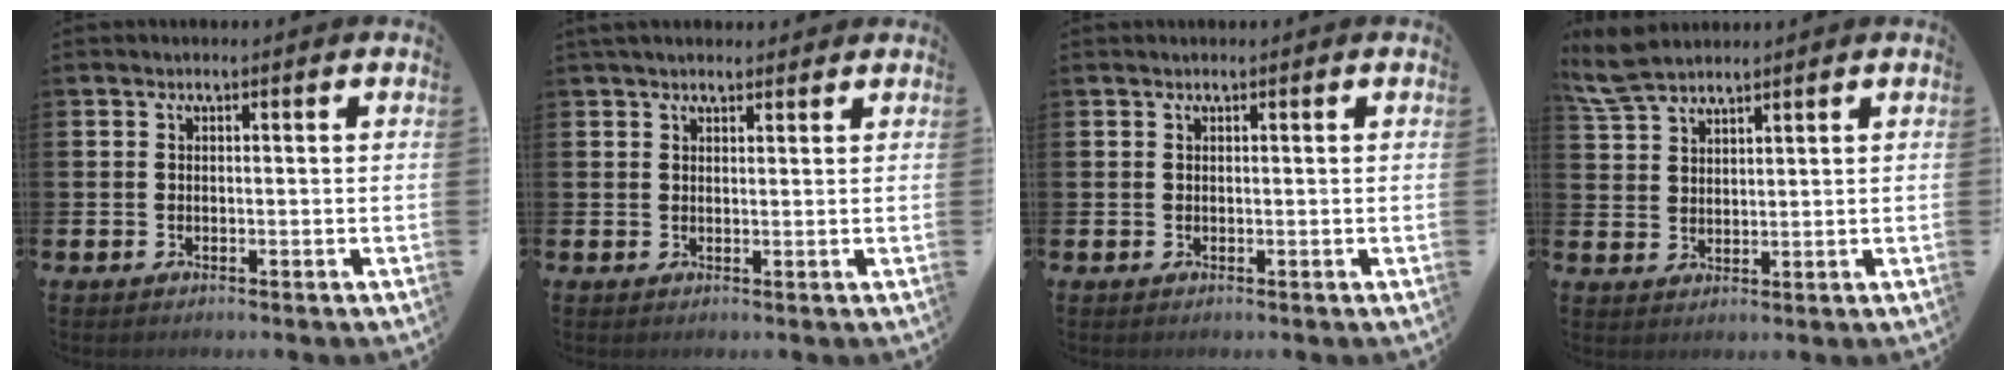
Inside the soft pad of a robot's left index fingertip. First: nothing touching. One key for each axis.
{"total": 2.1, "fx": 1.9, "fy": 0.7, "fz": 0.5, "tx": -0.006, "ty": 0.000, "tz": 0.033}
{"total": 0.0}
{"total": 5.5, "fx": 5.0, "fy": 1.4, "fz": 1.7, "tx": -0.049, "ty": -0.012, "tz": 0.094}